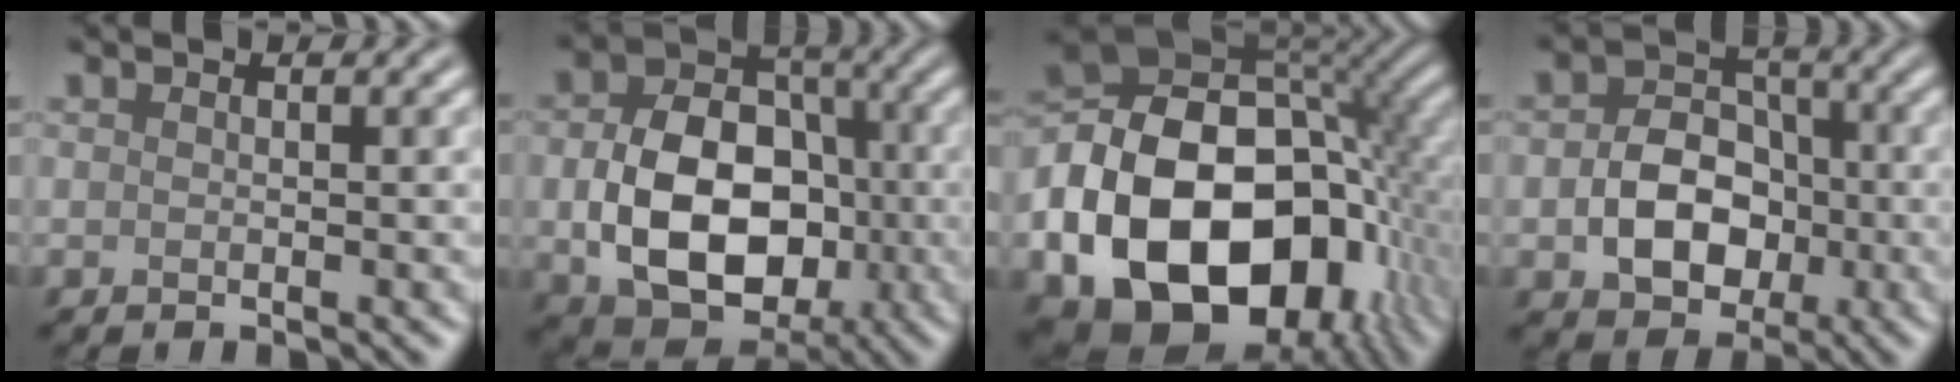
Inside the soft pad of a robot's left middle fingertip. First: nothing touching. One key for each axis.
{"total": 10.5, "fx": -1.7, "fy": 7.6, "fz": 7.0, "tx": -0.132, "ty": -0.008, "tz": -0.022}
{"total": 20.7, "fx": -6.2, "fy": 14.5, "fz": 13.5, "tx": -0.259, "ty": -0.027, "tz": -0.091}
{"total": 6.3, "fx": -1.4, "fy": 4.8, "fz": 3.8, "tx": -0.064, "ty": -0.005, "tz": -0.016}